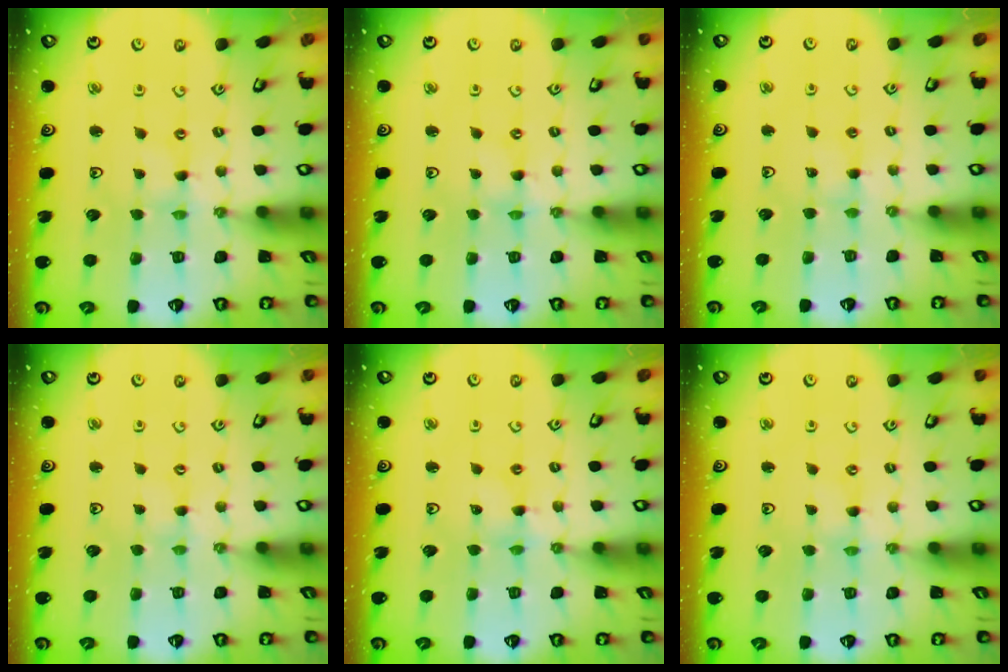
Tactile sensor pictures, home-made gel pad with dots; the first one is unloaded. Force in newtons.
{"total": 0.0}
{"total": 2.5, "press": 2.5, "slide": 0.2}
{"total": 0.8, "press": 0.8, "slide": 0.2}
{"total": 2.6, "press": 2.6, "slide": 0.2}
{"total": 0.0}